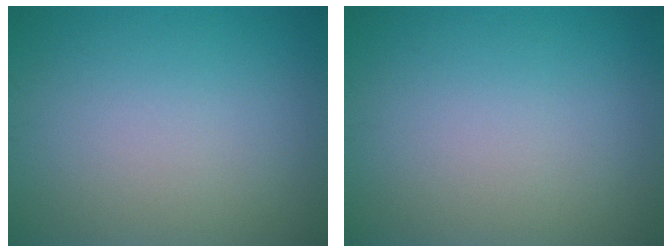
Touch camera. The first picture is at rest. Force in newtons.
{"total": 0.0}